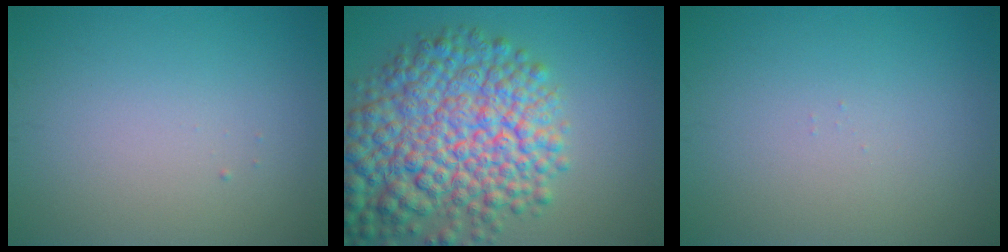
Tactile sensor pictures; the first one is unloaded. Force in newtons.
{"total": 11.5, "press": 11.5, "slide": 0.4}
{"total": 0.0}